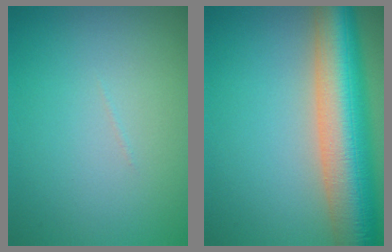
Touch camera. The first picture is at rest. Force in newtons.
{"total": 10.9, "press": 10.9, "slide": 0.7}